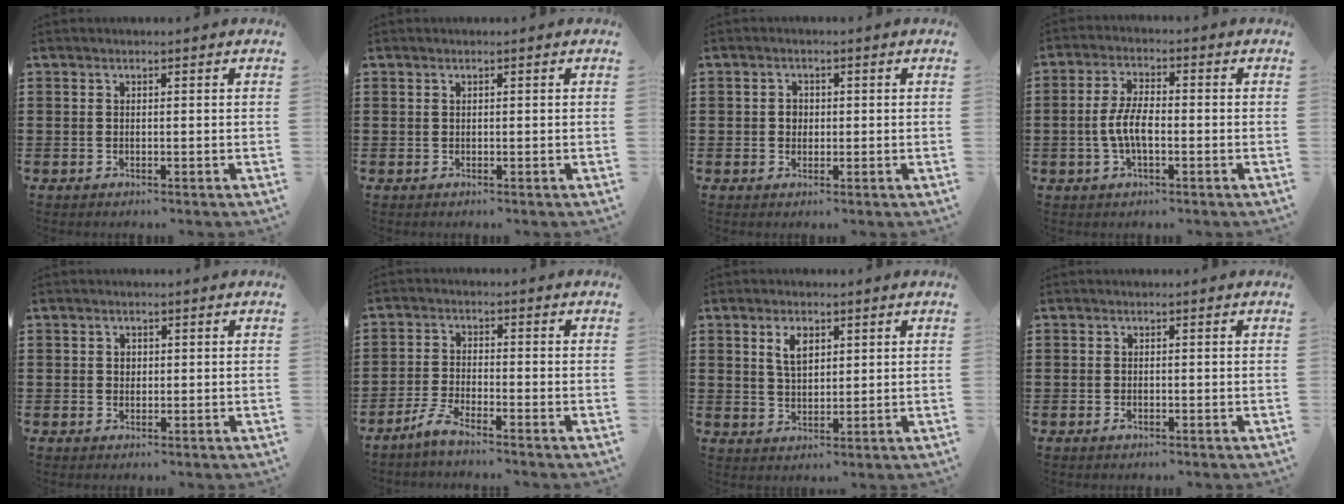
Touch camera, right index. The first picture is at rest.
{"total": 0.0}
{"total": 1.7, "force": [0.0, 1.5, 0.8], "torque": [-0.019, 0.009, -0.001]}
{"total": 5.5, "force": [-1.1, 2.3, 4.8], "torque": [-0.112, -0.002, -0.028]}
{"total": 1.1, "force": [0.3, 0.9, 0.6], "torque": [-0.013, 0.006, 0.005]}
{"total": 3.5, "force": [-3.1, 0.2, 1.7], "torque": [-0.053, 0.000, -0.066]}
{"total": 4.1, "force": [1.7, 2.2, 3.0], "torque": [-0.060, 0.007, 0.028]}
{"total": 0.7, "force": [-0.4, 0.3, 0.5], "torque": [-0.010, -0.004, -0.007]}